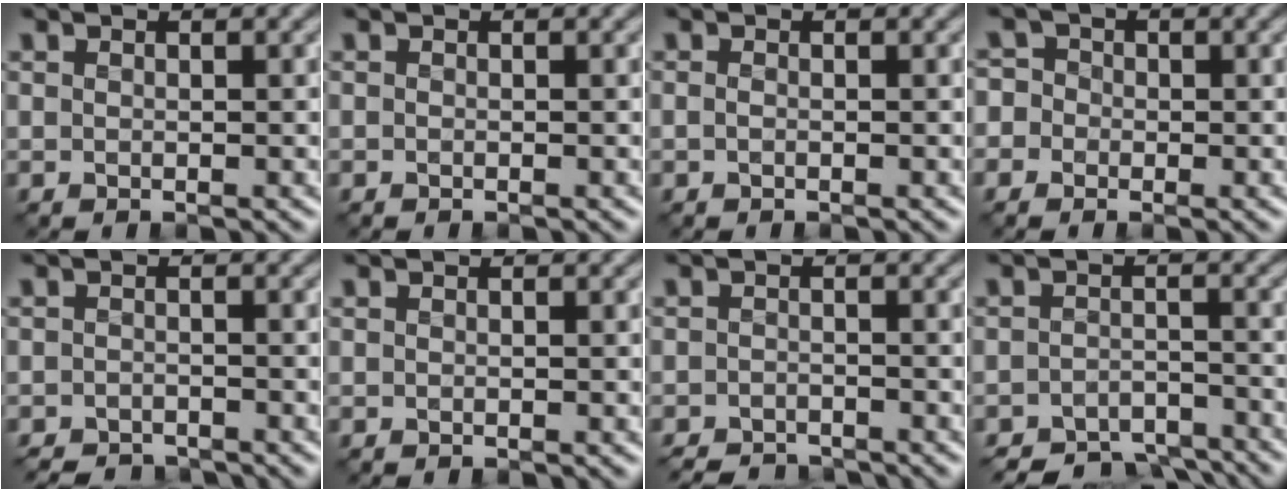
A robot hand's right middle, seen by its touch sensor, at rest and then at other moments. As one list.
[{"total": 0.0}, {"total": 0.5, "force": [-0.2, 0.2, 0.4], "torque": [-0.012, -0.001, -0.006]}, {"total": 3.9, "force": [-0.8, 3.7, 1.1], "torque": [-0.002, 0.021, -0.051]}, {"total": 2.2, "force": [-2.2, 0.5, 0.1], "torque": [0.004, -0.001, -0.041]}, {"total": 0.0}, {"total": 2.6, "force": [-2.5, 0.5, 0.3], "torque": [0.001, -0.001, -0.048]}, {"total": 4.8, "force": [-4.4, 1.4, 1.1], "torque": [-0.010, -0.007, -0.070]}]